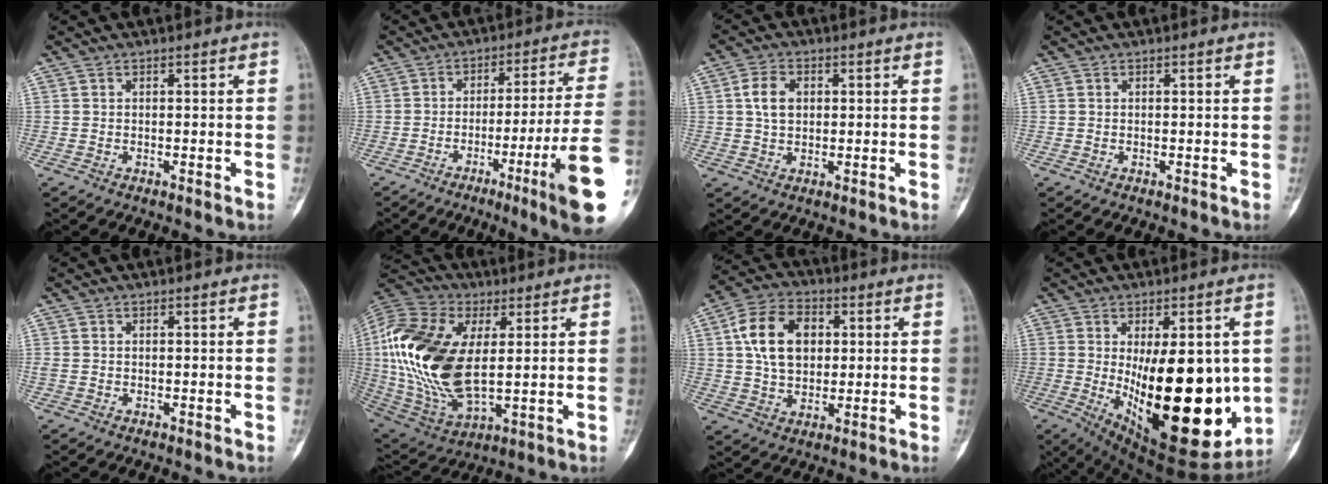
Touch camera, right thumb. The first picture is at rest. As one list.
[{"total": 17.6, "force": [-6.3, -0.4, 16.4], "torque": [-0.207, 0.010, -0.097]}, {"total": 5.4, "force": [1.1, 3.7, 3.7], "torque": [-0.060, 0.002, 0.017]}, {"total": 0.0}, {"total": 0.8, "force": [0.1, 0.7, 0.4], "torque": [-0.006, 0.002, 0.002]}, {"total": 24.8, "force": [3.3, 13.4, 20.6], "torque": [-0.433, -0.016, 0.060]}, {"total": 12.9, "force": [2.7, 8.9, 9.0], "torque": [-0.135, 0.006, 0.042]}, {"total": 26.6, "force": [-1.8, 11.4, 24.0], "torque": [-0.304, -0.045, 0.010]}]